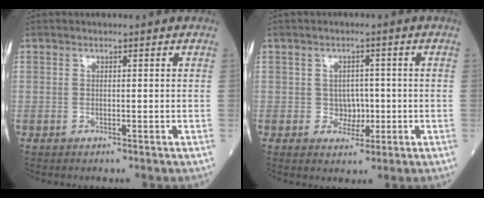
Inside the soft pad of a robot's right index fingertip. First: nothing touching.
{"total": 3.0, "force": [-0.5, 2.7, 1.4], "torque": [-0.010, 0.006, -0.005]}